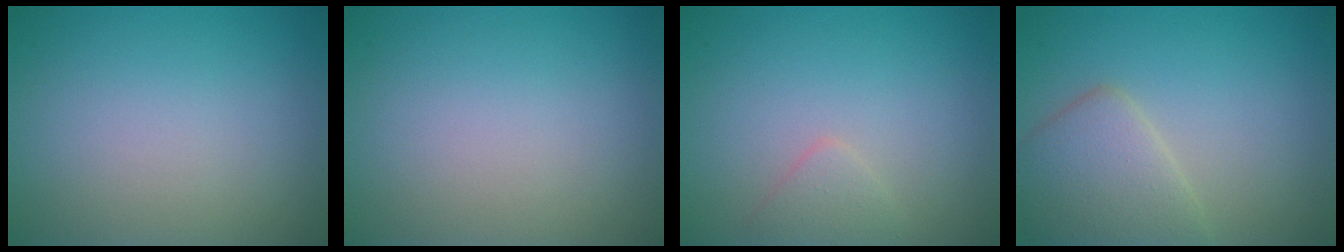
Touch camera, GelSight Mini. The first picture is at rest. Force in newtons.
{"total": 0.0}
{"total": 1.3, "press": 1.3, "slide": 0.0}
{"total": 4.2, "press": 4.2, "slide": 0.3}